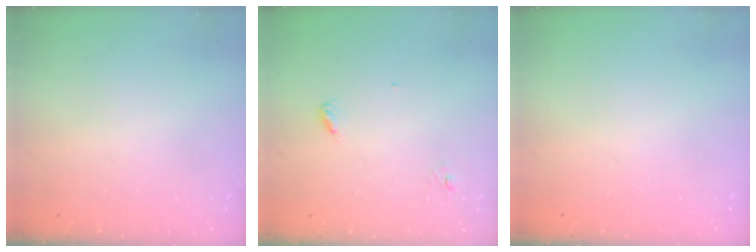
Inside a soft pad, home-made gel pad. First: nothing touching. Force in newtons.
{"total": 3.4, "press": 3.4, "slide": 0.3}
{"total": 0.0}